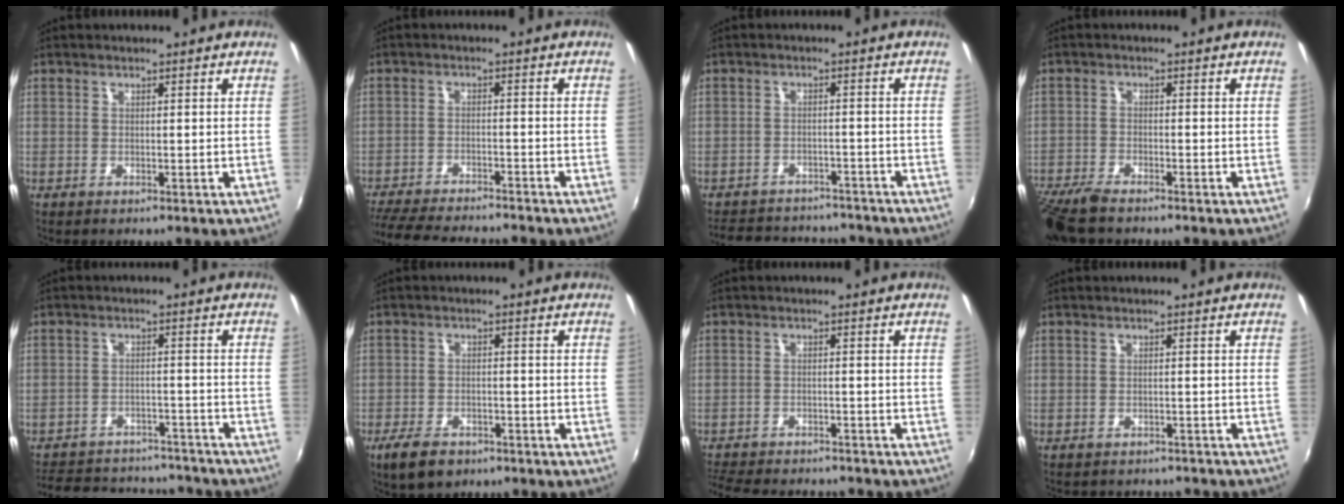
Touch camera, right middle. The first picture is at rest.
{"total": 13.3, "force": [-12.0, 1.3, 5.5], "torque": [-0.126, -0.023, -0.193]}
{"total": 14.0, "force": [-12.1, 5.4, 4.3], "torque": [-0.106, 0.023, -0.165]}
{"total": 8.2, "force": [-6.9, 1.8, 4.1], "torque": [-0.110, -0.031, -0.131]}
{"total": 20.5, "force": [-17.5, 8.0, 7.2], "torque": [-0.166, 0.023, -0.223]}
{"total": 7.2, "force": [-5.0, 3.8, 3.6], "torque": [-0.097, -0.011, -0.086]}
{"total": 12.5, "force": [-11.1, 3.5, 4.5], "torque": [-0.115, -0.016, -0.170]}
{"total": 7.8, "force": [-6.9, 2.4, 2.5], "torque": [-0.057, -0.017, -0.091]}